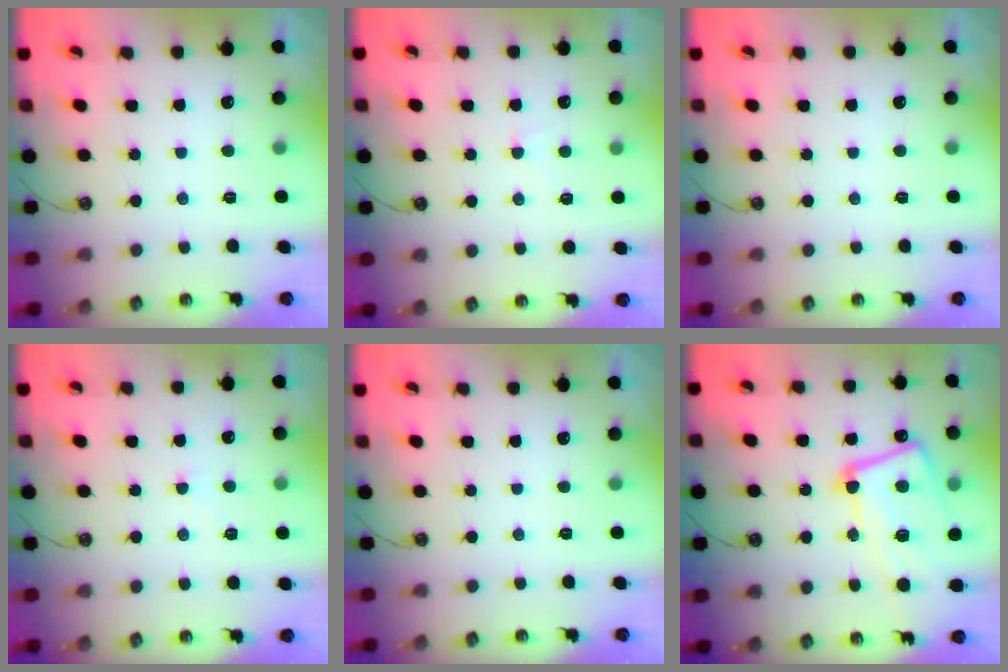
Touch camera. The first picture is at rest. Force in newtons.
{"total": 0.9, "press": 0.9, "slide": 0.4}
{"total": 0.0}
{"total": 0.8, "press": 0.4, "slide": 0.6}
{"total": 0.0}
{"total": 14.4, "press": 14.2, "slide": 1.8}